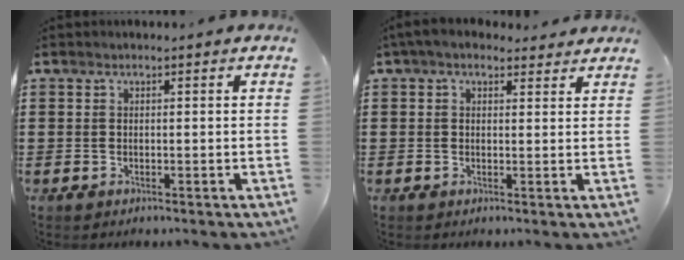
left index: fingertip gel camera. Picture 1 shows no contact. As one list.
[{"total": 3.3, "force": [2.4, 1.8, 1.4], "torque": [-0.035, 0.002, 0.044]}]